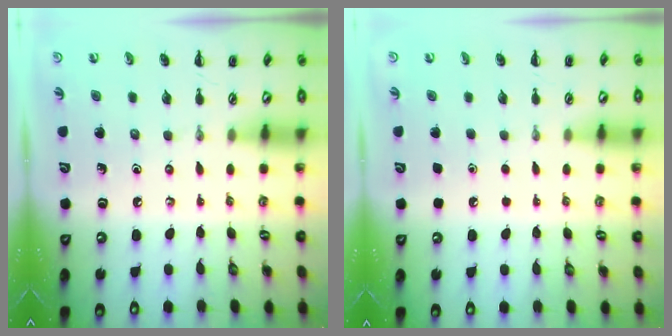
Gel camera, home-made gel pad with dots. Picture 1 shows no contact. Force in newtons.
{"total": 1.7, "press": 1.7, "slide": 0.1}